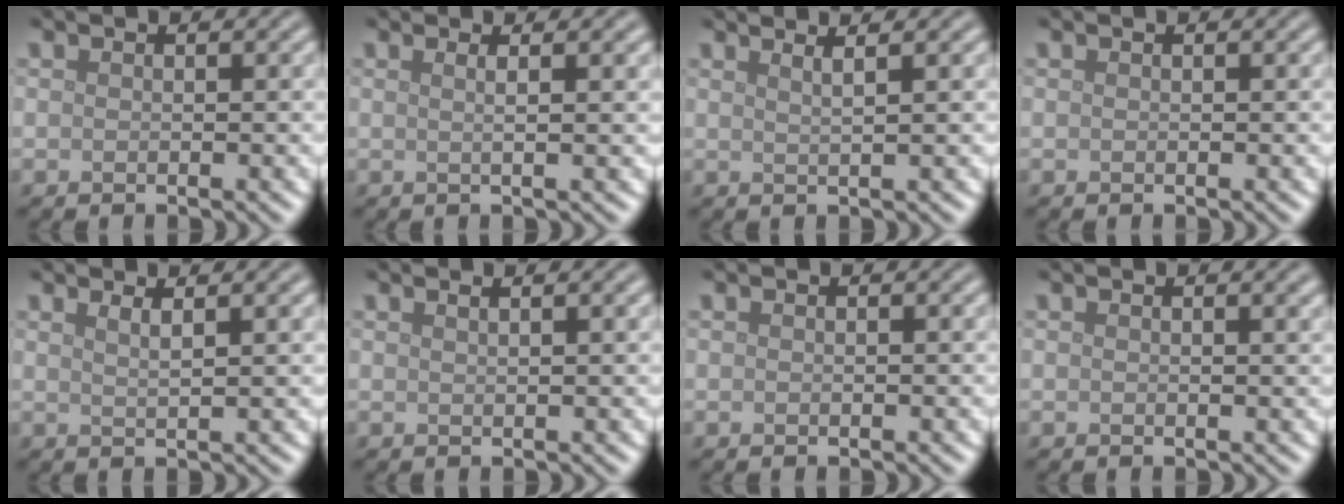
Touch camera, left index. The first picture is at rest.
{"total": 3.1, "force": [1.2, 1.2, 2.6], "torque": [-0.022, 0.011, -0.016]}
{"total": 2.8, "force": [1.9, 1.1, 1.8], "torque": [0.000, 0.016, -0.004]}
{"total": 0.0}
{"total": 2.1, "force": [1.2, 0.7, 1.5], "torque": [-0.014, 0.008, 0.009]}
{"total": 2.3, "force": [1.4, 0.9, 1.5], "torque": [-0.004, 0.006, 0.000]}
{"total": 0.0}
{"total": 1.1, "force": [0.7, 0.4, 0.8], "torque": [-0.003, 0.004, 0.010]}